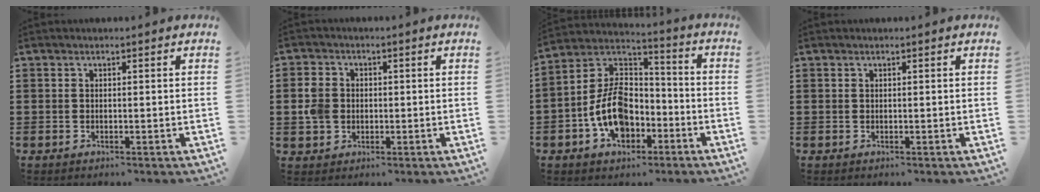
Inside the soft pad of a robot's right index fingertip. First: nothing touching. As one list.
[{"total": 4.2, "force": [-0.1, 3.6, 2.1], "torque": [-0.056, 0.010, -0.006]}, {"total": 10.7, "force": [-4.0, 6.9, 7.0], "torque": [-0.172, 0.009, -0.080]}, {"total": 0.0}]